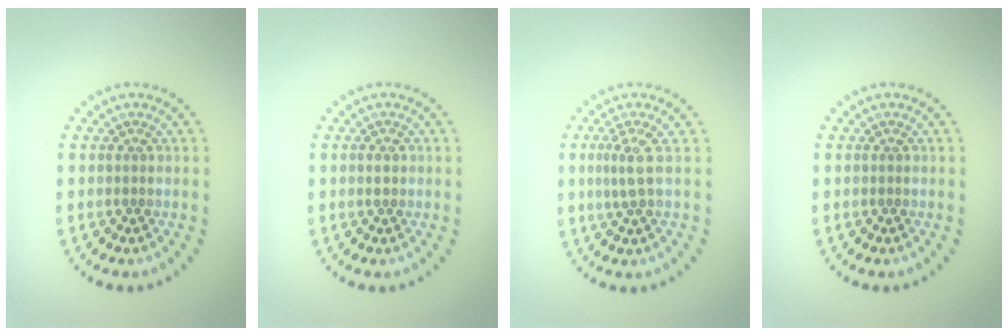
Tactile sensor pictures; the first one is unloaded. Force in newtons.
{"total": 1.0, "press": 1.0, "slide": 0.1}
{"total": 1.8, "press": 1.3, "slide": 1.2}
{"total": 0.0}